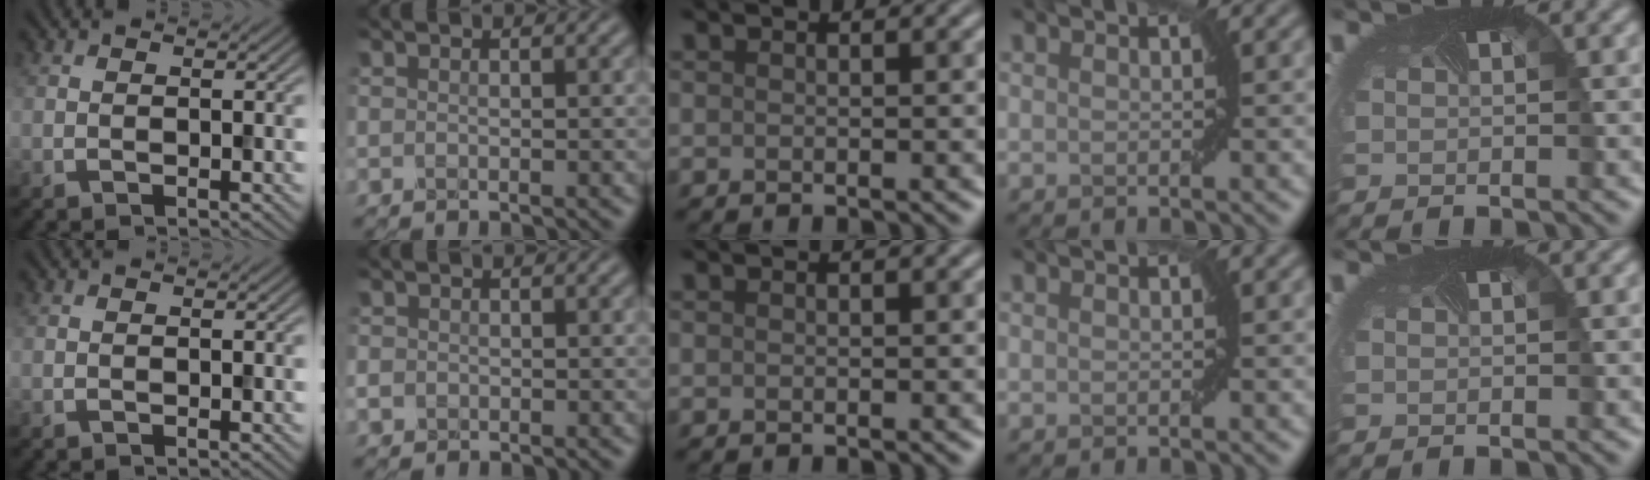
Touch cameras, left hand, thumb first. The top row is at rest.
{"index": {"total": 1.1, "force": [-0.2, 1.0, 0.3], "torque": [-0.004, -0.005, -0.008]}}